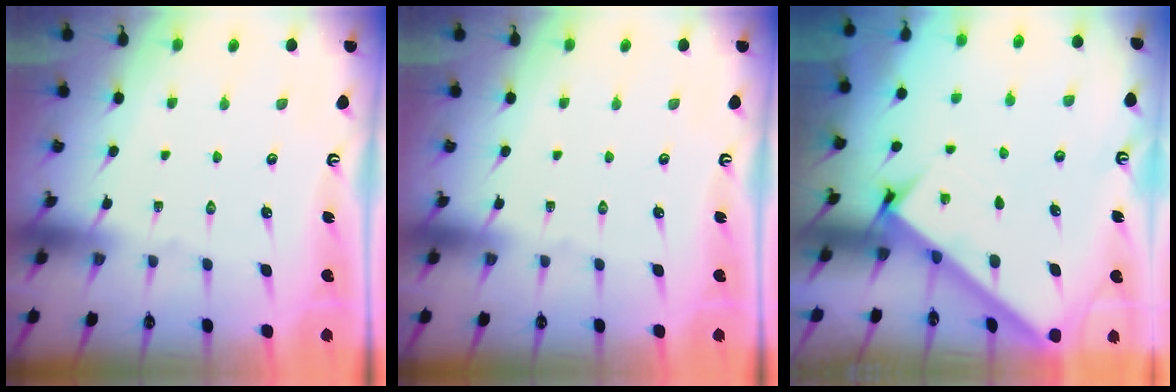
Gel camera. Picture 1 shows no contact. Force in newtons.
{"total": 0.0}
{"total": 2.4, "press": 2.4, "slide": 0.2}